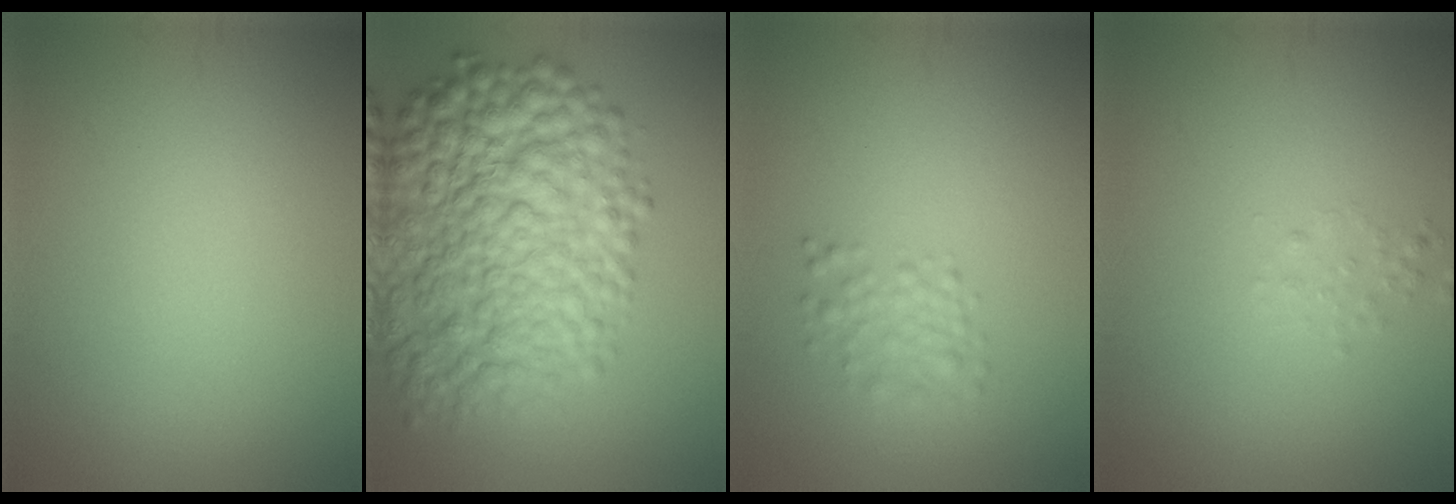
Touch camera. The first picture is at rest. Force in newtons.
{"total": 11.2, "press": 11.2, "slide": 0.3}
{"total": 1.9, "press": 1.9, "slide": 0.0}
{"total": 0.8, "press": 0.8, "slide": 0.1}